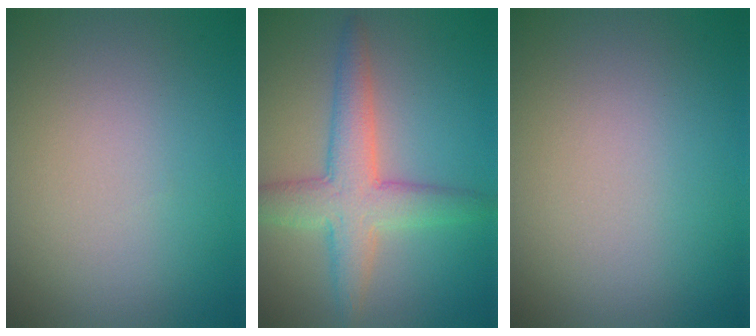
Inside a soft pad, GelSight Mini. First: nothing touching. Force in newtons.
{"total": 5.0, "press": 5.0, "slide": 0.2}
{"total": 0.0}